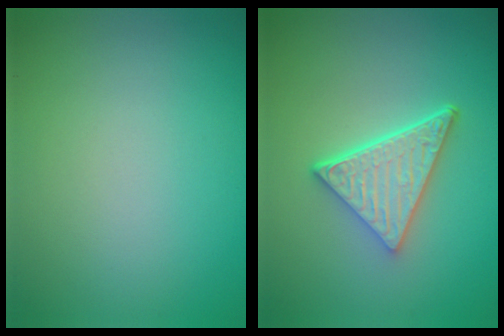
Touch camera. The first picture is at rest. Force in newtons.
{"total": 5.1, "press": 3.7, "slide": 3.4}